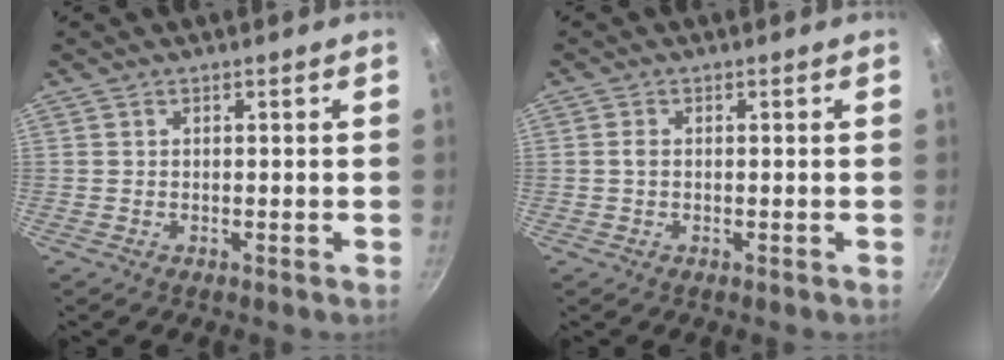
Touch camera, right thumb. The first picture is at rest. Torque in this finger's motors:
{"motor_torque": [-0.13, -0.12, 0.48, -0.11, 0.01]}